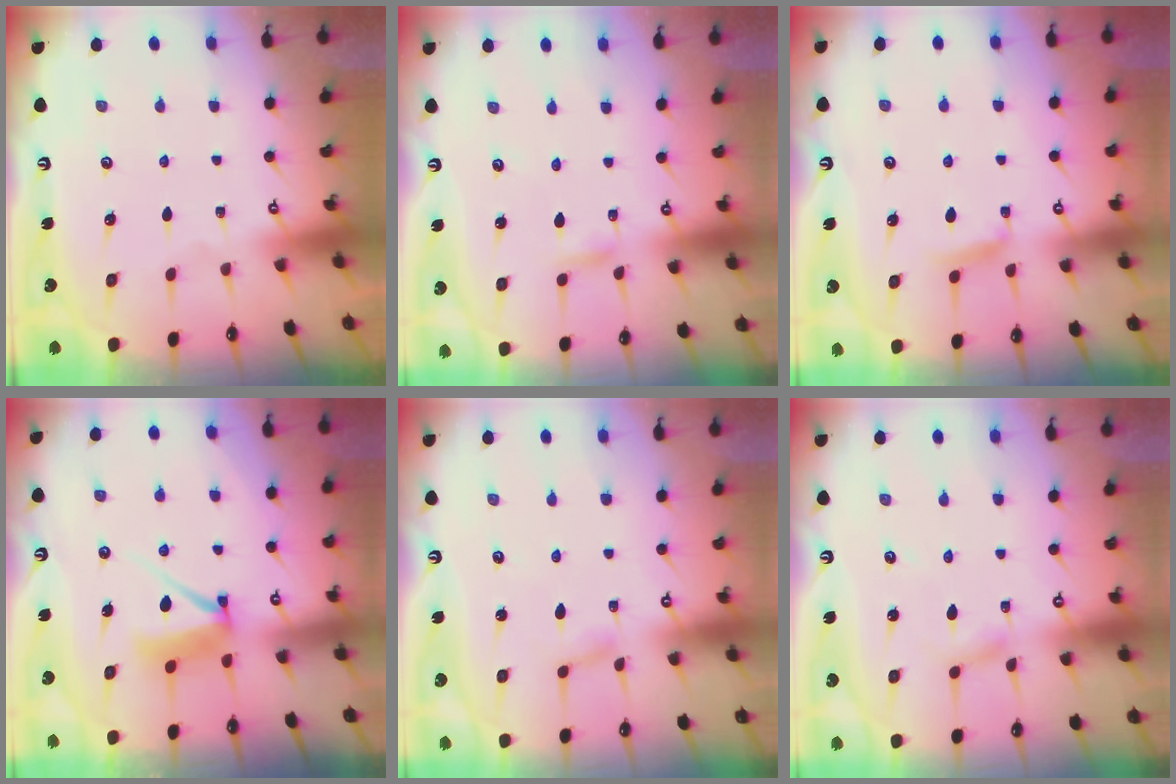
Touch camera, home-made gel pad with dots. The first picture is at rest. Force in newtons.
{"total": 1.9, "press": 1.9, "slide": 0.1}
{"total": 5.7, "press": 5.6, "slide": 0.8}
{"total": 9.9, "press": 9.9, "slide": 0.8}
{"total": 1.8, "press": 1.7, "slide": 0.1}
{"total": 2.1, "press": 2.1, "slide": 0.2}